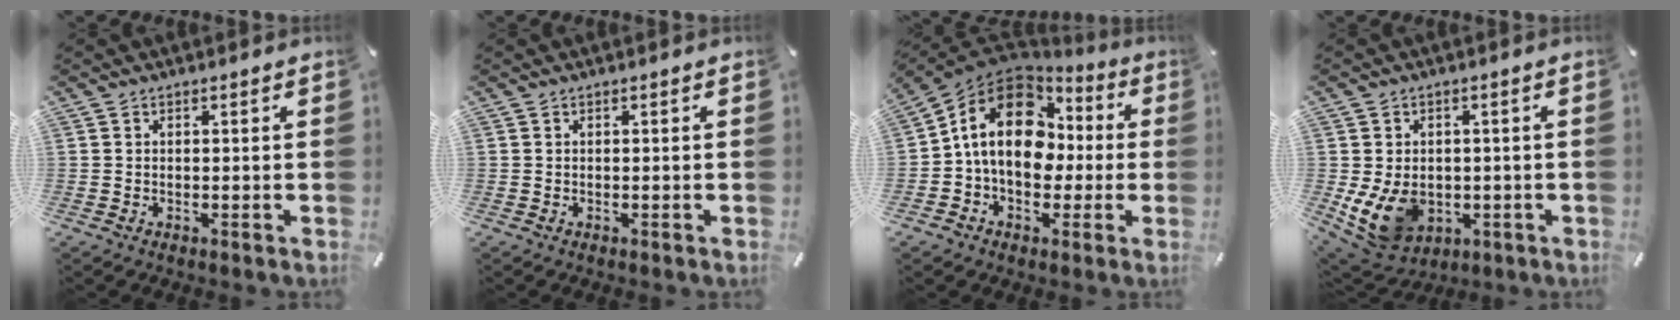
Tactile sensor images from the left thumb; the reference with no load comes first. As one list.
[{"total": 0.0}, {"total": 16.8, "force": [1.4, 13.1, 10.4], "torque": [-0.191, 0.011, 0.029]}, {"total": 10.0, "force": [-2.1, 8.1, 5.5], "torque": [-0.117, 0.000, -0.037]}]